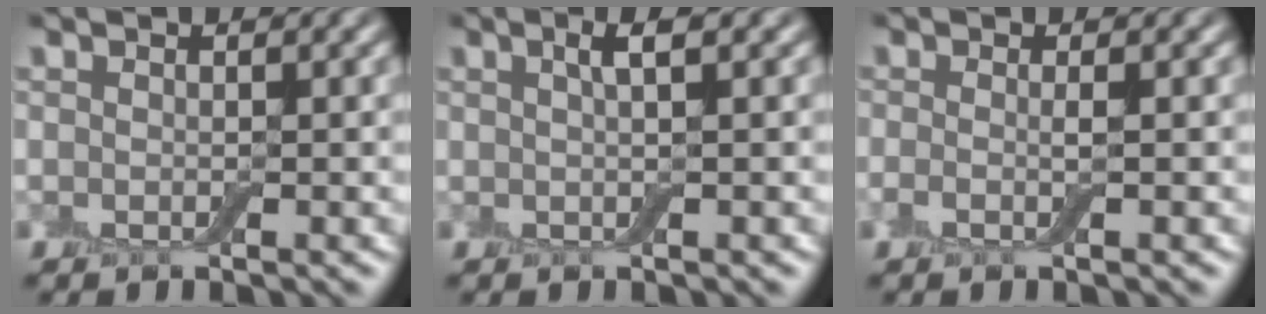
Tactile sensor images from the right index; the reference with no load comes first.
{"total": 2.0, "force": [0.7, 0.4, 1.8], "torque": [-0.028, 0.004, 0.008]}
{"total": 1.2, "force": [-0.3, 0.2, 1.2], "torque": [-0.027, -0.006, -0.008]}